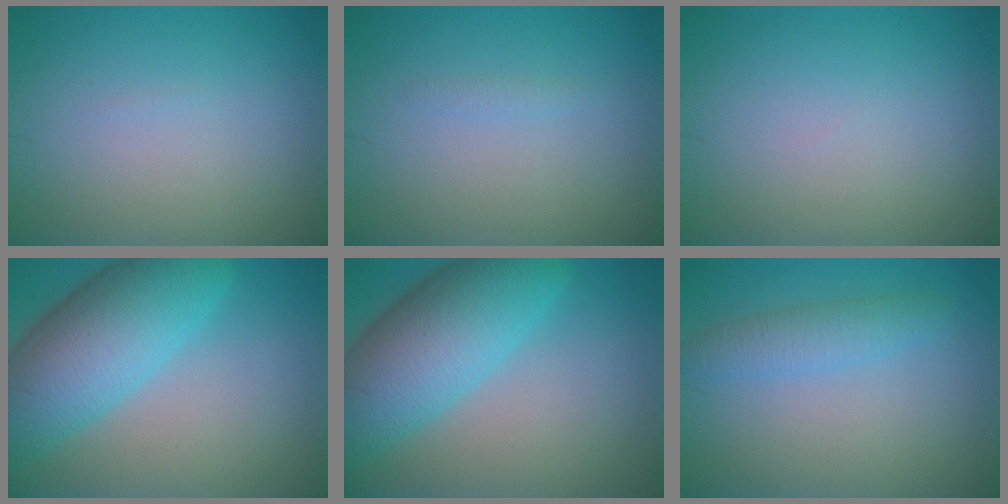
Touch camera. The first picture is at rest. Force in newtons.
{"total": 0.6, "press": 0.6, "slide": 0.1}
{"total": 0.0}
{"total": 10.0, "press": 10.0, "slide": 0.3}
{"total": 10.0, "press": 10.0, "slide": 0.3}
{"total": 2.4, "press": 2.4, "slide": 0.1}